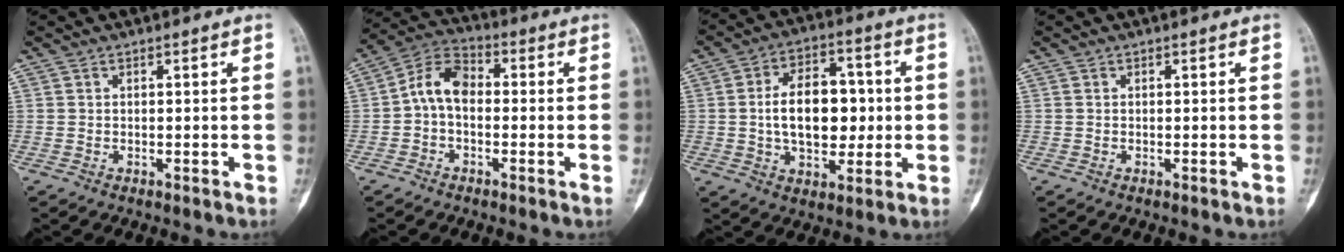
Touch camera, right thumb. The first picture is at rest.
{"total": 6.6, "force": [-0.3, 4.9, 4.4], "torque": [-0.075, 0.030, -0.024]}
{"total": 14.0, "force": [0.3, 8.7, 11.0], "torque": [-0.144, 0.015, 0.007]}
{"total": 0.0}